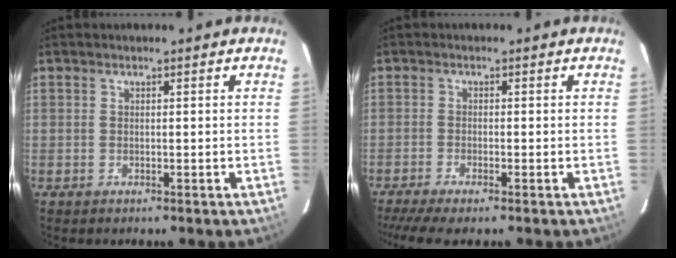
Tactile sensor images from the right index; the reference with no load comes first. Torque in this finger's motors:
{"motor_torque": [1.10, -1.04, 0.43, 0.08]}